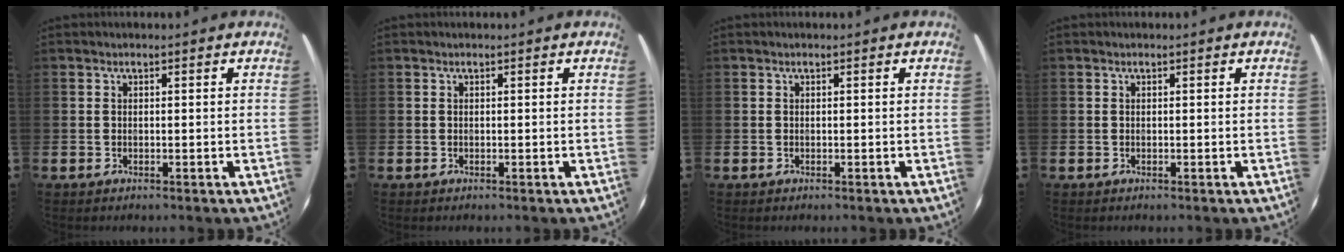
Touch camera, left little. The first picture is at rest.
{"total": 0.0}
{"total": 0.0}
{"total": 0.0}